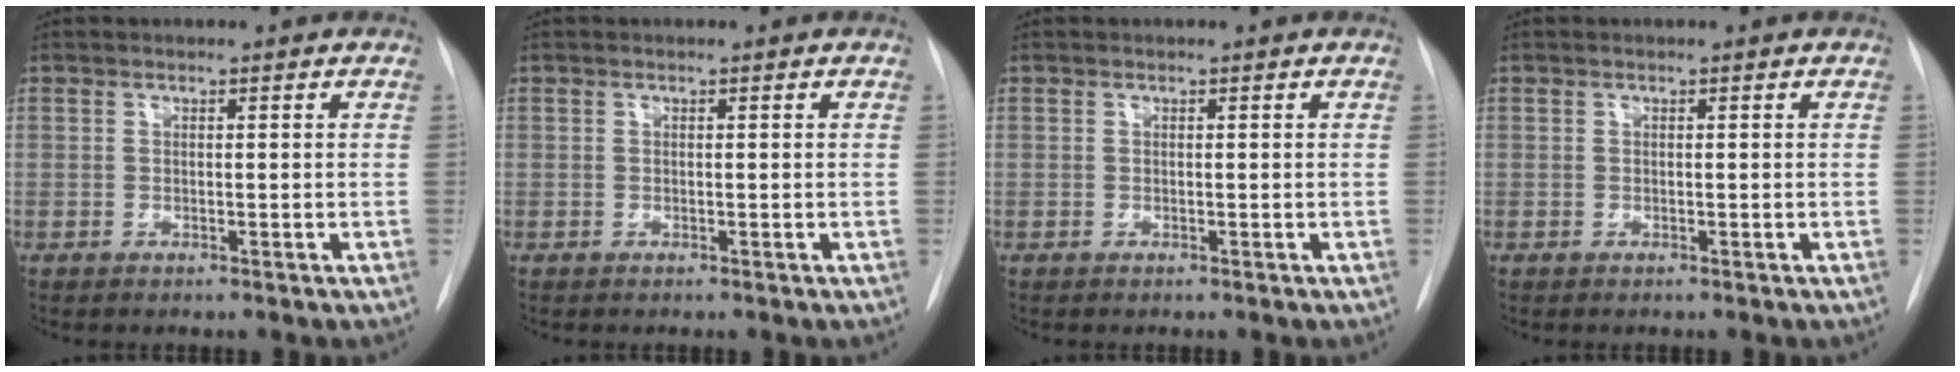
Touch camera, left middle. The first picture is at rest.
{"total": 0.0}
{"total": 0.0}
{"total": 0.0}